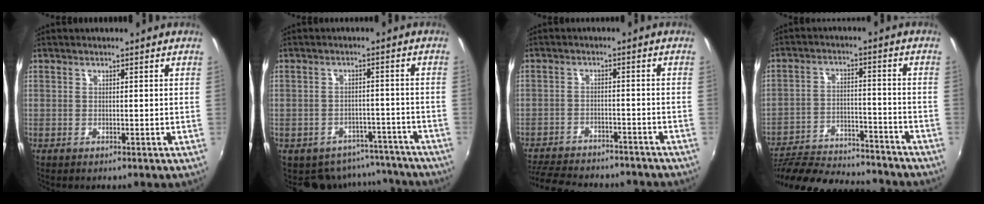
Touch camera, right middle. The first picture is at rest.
{"total": 10.2, "force": [-8.6, 5.2, 1.6], "torque": [-0.033, 0.022, -0.093]}
{"total": 17.5, "force": [-15.1, 5.3, 7.1], "torque": [-0.158, -0.014, -0.210]}
{"total": 25.6, "force": [-22.3, 6.2, 10.9], "torque": [-0.213, -0.026, -0.321]}